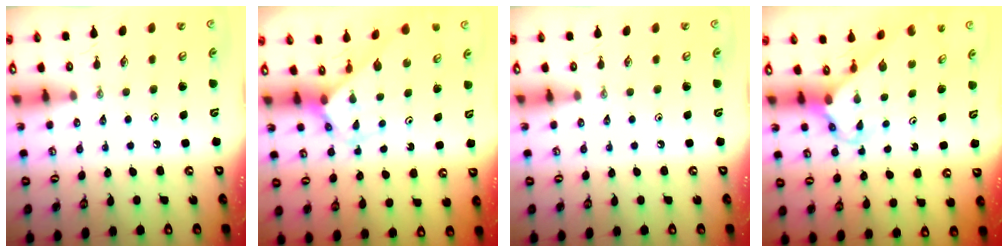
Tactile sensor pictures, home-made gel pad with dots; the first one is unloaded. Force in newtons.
{"total": 2.8, "press": 2.8, "slide": 0.1}
{"total": 0.0}
{"total": 2.8, "press": 2.8, "slide": 0.2}